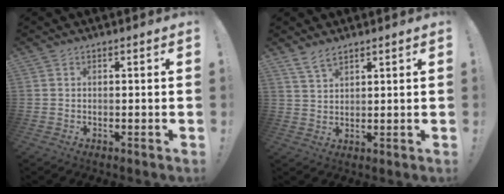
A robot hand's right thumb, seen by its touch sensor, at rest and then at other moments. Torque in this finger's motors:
{"motor_torque": [0.04, 0.33, 0.50, 0.35, -0.01]}